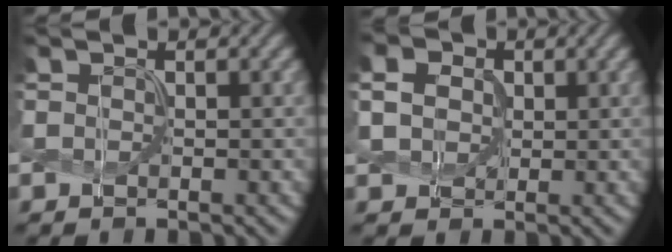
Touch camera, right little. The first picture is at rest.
{"total": 4.8, "force": [1.7, 3.7, 2.6], "torque": [-0.074, 0.020, 0.016]}